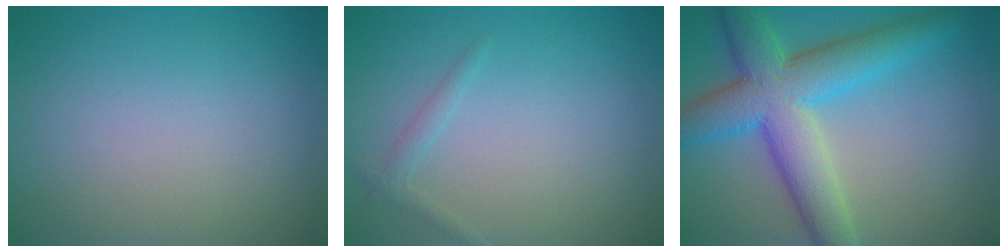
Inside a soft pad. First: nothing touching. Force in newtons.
{"total": 1.1, "press": 1.1, "slide": 0.0}
{"total": 8.7, "press": 8.6, "slide": 0.2}